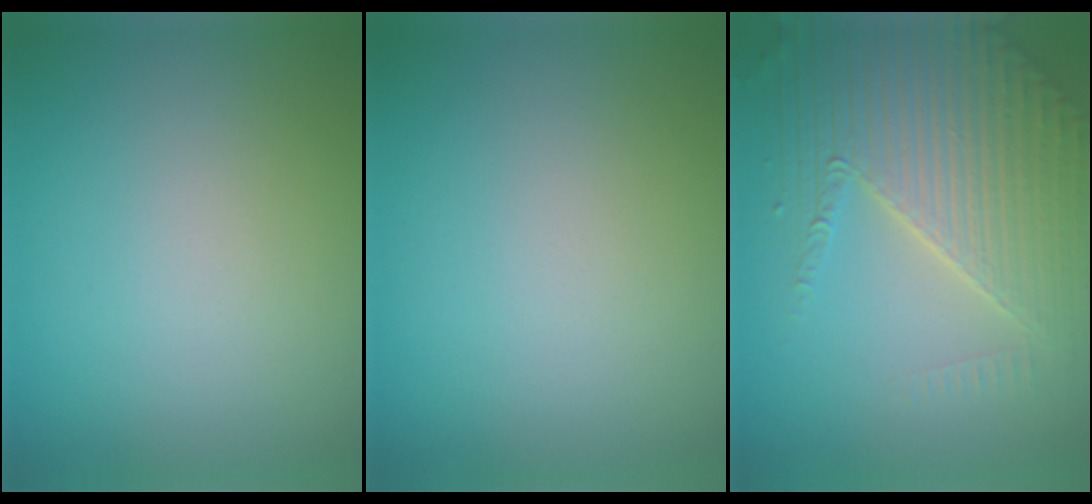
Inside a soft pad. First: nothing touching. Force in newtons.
{"total": 0.0}
{"total": 6.5, "press": 5.2, "slide": 3.9}